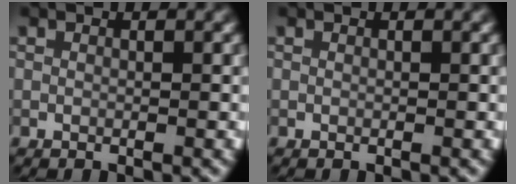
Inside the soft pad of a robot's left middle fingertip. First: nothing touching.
{"total": 0.0}